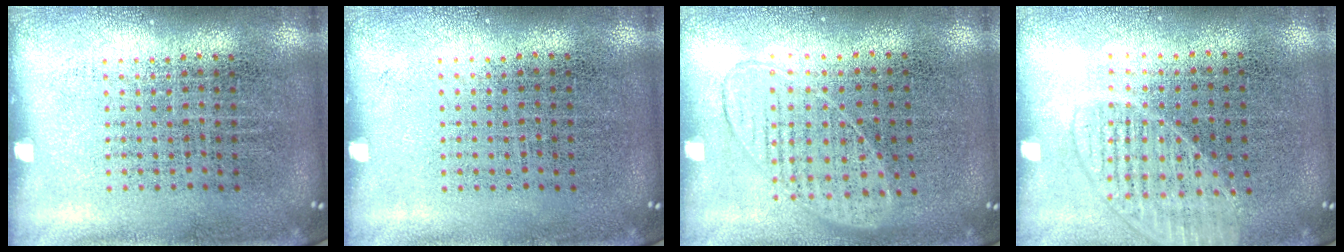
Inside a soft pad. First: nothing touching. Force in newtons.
{"total": 0.0}
{"total": 0.9, "press": 0.9, "slide": 0.3}
{"total": 1.5, "press": 1.4, "slide": 0.5}